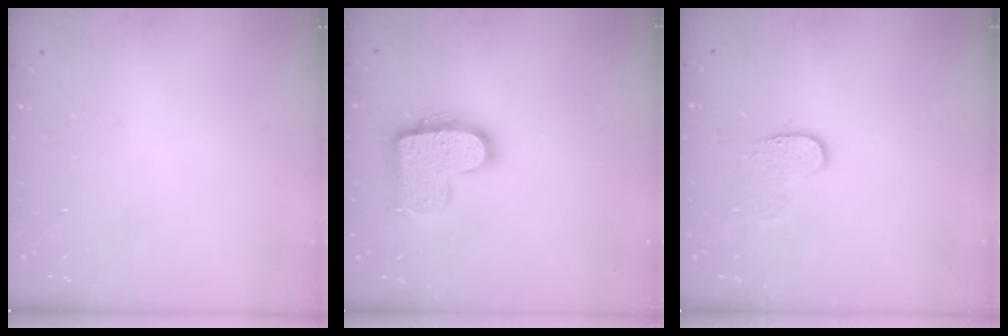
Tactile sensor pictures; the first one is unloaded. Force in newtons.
{"total": 14.5, "press": 14.5, "slide": 0.8}
{"total": 5.1, "press": 5.1, "slide": 0.5}